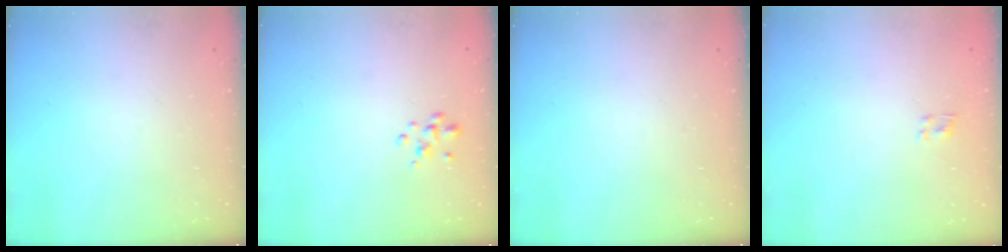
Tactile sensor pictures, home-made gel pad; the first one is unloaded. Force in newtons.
{"total": 2.2, "press": 2.1, "slide": 0.4}
{"total": 0.0}
{"total": 1.1, "press": 0.8, "slide": 0.7}